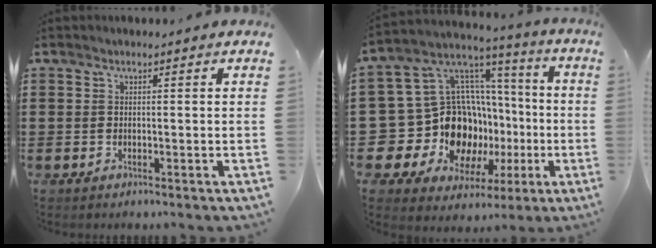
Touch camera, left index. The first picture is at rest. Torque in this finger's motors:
{"motor_torque": [1.85, 0.29, 1.04, 0.10]}